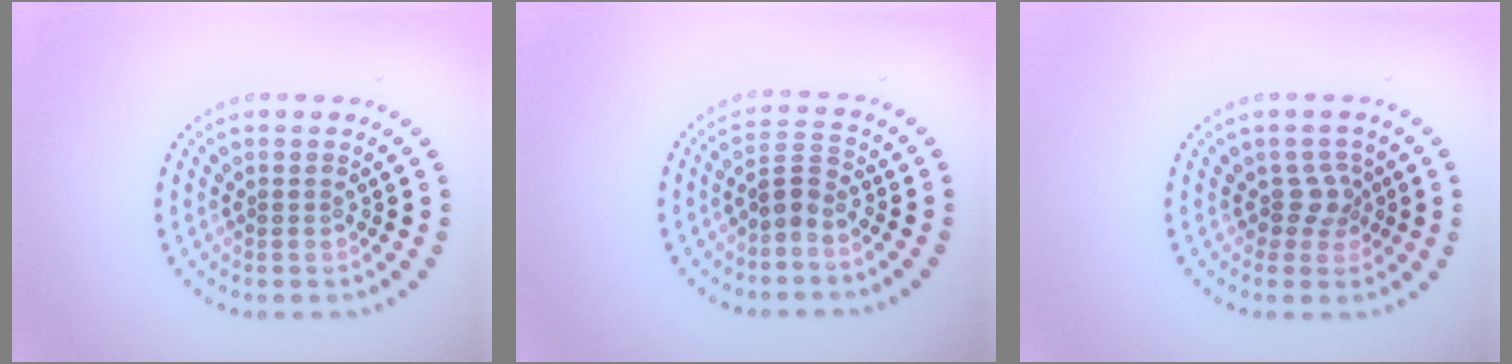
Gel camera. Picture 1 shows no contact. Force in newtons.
{"total": 2.3, "press": 1.6, "slide": 1.6}
{"total": 2.0, "press": 1.5, "slide": 1.3}